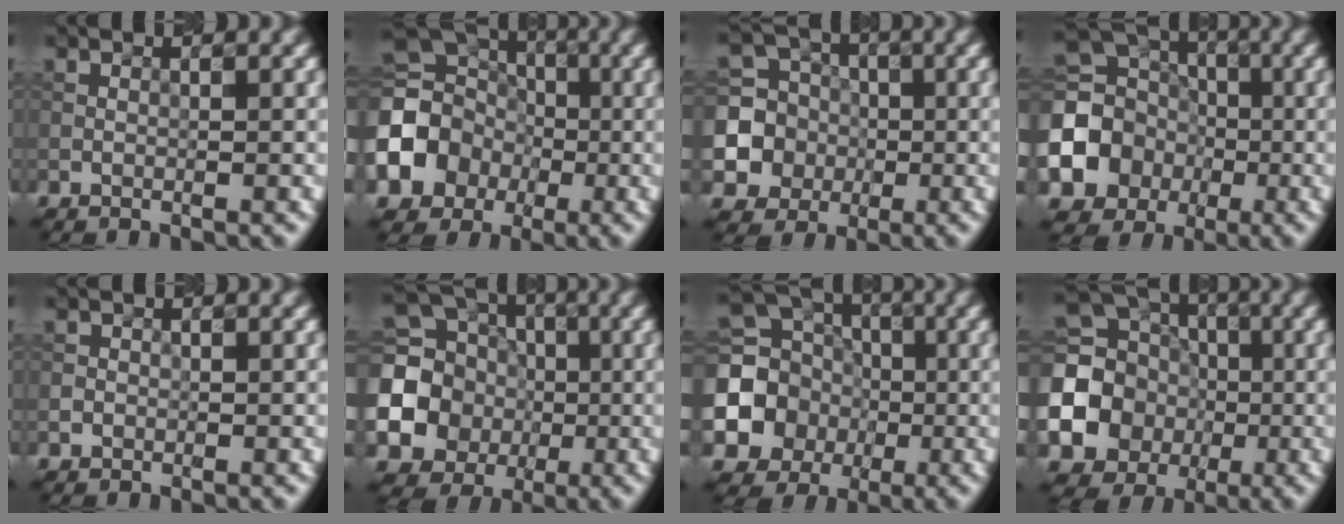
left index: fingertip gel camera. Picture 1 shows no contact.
{"total": 13.3, "force": [-2.8, 11.6, 5.9], "torque": [-0.132, -0.015, -0.083]}
{"total": 6.5, "force": [-0.9, 6.2, 2.0], "torque": [-0.038, -0.005, -0.037]}
{"total": 13.4, "force": [-2.6, 12.0, 5.2], "torque": [-0.142, -0.016, -0.072]}
{"total": 0.9, "force": [-0.3, 0.8, 0.2], "torque": [0.005, 0.002, -0.006]}
{"total": 17.3, "force": [-1.8, 16.2, 5.9], "torque": [-0.172, -0.004, -0.065]}
{"total": 13.9, "force": [-1.9, 12.8, 5.1], "torque": [-0.153, -0.010, -0.058]}
{"total": 18.1, "force": [-2.8, 16.7, 6.3], "torque": [-0.174, -0.008, -0.088]}